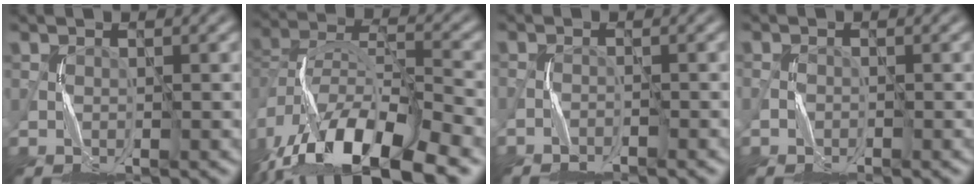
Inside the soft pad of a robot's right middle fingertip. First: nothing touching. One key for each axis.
{"total": 14.3, "fx": -9.7, "fy": 5.6, "fz": 8.9, "tx": -0.177, "ty": 0.004, "tz": -0.170}
{"total": 1.7, "fx": -1.7, "fy": 0.0, "fz": -0.1, "tx": 0.001, "ty": 0.000, "tz": -0.033}
{"total": 0.9, "fx": -0.7, "fy": 0.5, "fz": -0.1, "tx": 0.004, "ty": 0.002, "tz": -0.017}